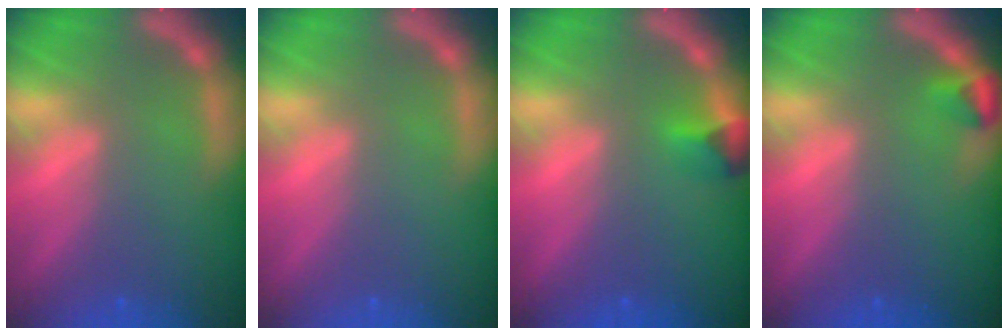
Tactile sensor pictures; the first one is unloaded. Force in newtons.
{"total": 0.0}
{"total": 1.9}
{"total": 1.5}